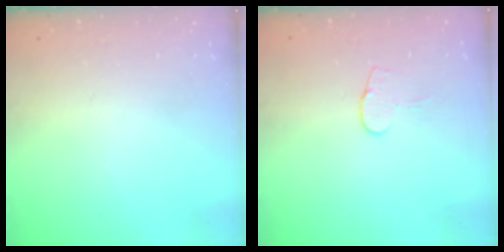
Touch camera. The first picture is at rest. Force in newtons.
{"total": 5.6, "press": 5.6, "slide": 0.4}